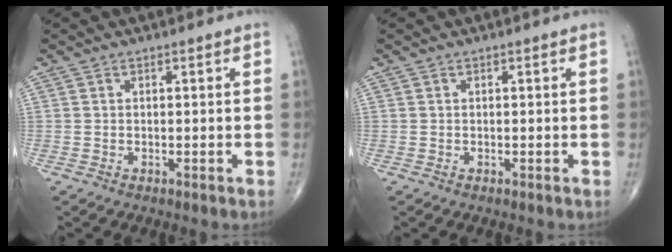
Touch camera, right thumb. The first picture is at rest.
{"total": 0.0}